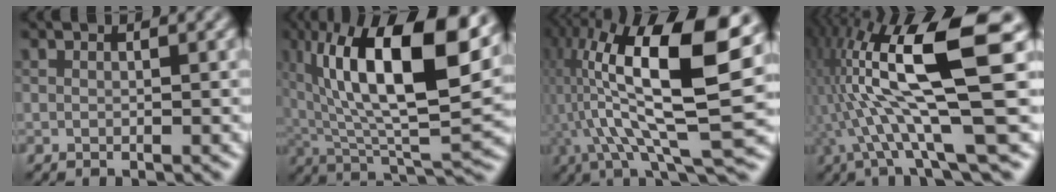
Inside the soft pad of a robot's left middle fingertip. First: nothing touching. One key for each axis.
{"total": 14.5, "fx": 4.5, "fy": 5.2, "fz": 12.8, "tx": -0.223, "ty": 0.014, "tz": 0.084}
{"total": 15.6, "fx": 1.0, "fy": 4.3, "fz": 14.9, "tx": -0.299, "ty": 0.022, "tz": 0.033}
{"total": 11.5, "fx": -0.6, "fy": 1.9, "fz": 11.4, "tx": -0.228, "ty": 0.019, "tz": 0.004}